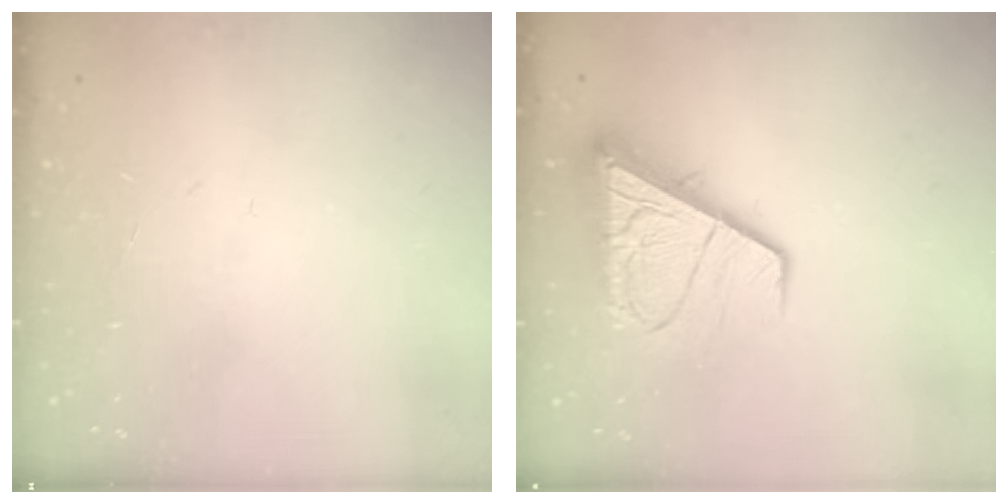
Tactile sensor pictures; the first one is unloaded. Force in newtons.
{"total": 13.2, "press": 13.1, "slide": 1.6}